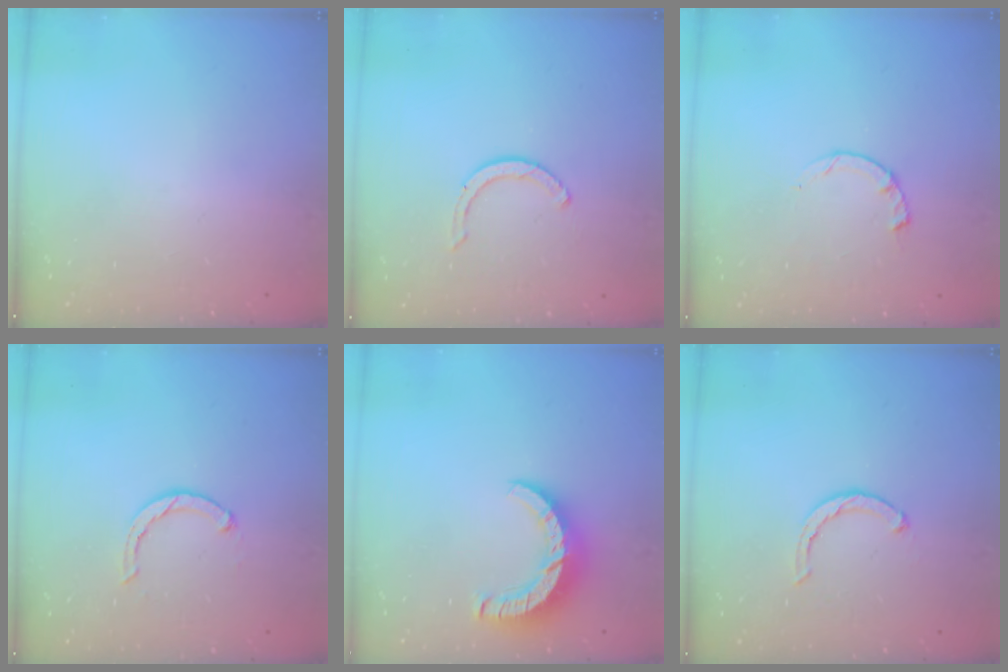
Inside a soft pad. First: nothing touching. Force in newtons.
{"total": 2.9, "press": 2.9, "slide": 0.4}
{"total": 2.3, "press": 2.3, "slide": 0.4}
{"total": 2.5, "press": 2.5, "slide": 0.4}
{"total": 8.5, "press": 8.5, "slide": 0.8}
{"total": 2.7, "press": 2.7, "slide": 0.4}